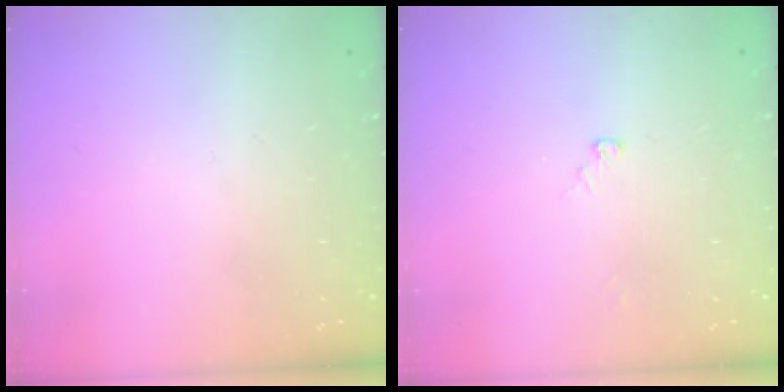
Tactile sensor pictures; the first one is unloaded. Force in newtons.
{"total": 3.0, "press": 3.0, "slide": 0.2}